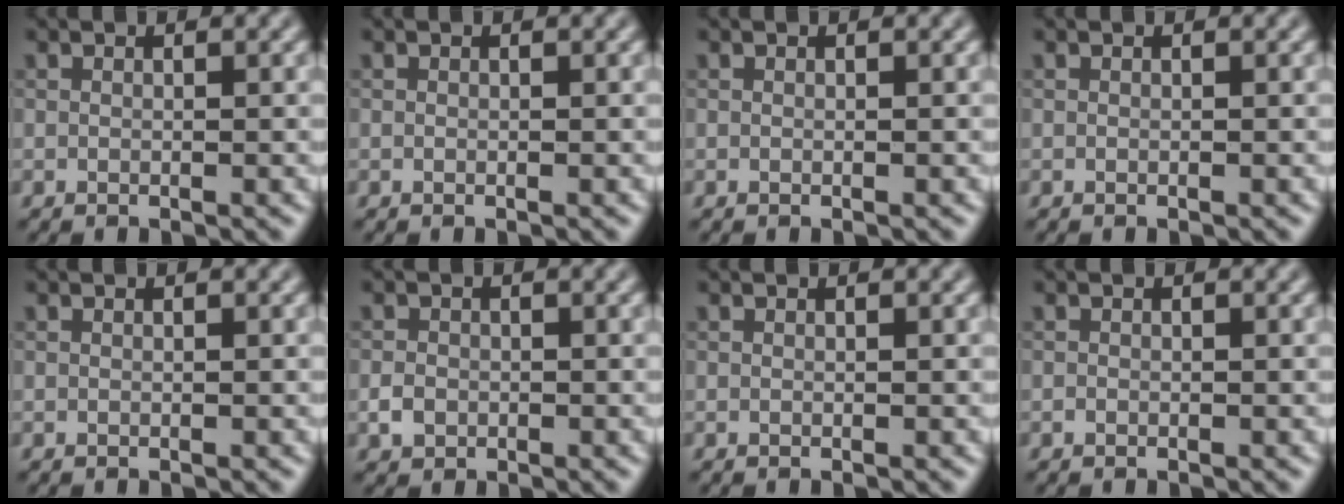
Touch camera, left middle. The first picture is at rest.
{"total": 0.0}
{"total": 0.0}
{"total": 0.0}
{"total": 0.0}
{"total": 1.4, "force": [-0.4, 1.2, 0.6], "torque": [-0.011, 0.000, -0.012]}
{"total": 0.0}
{"total": 0.0}